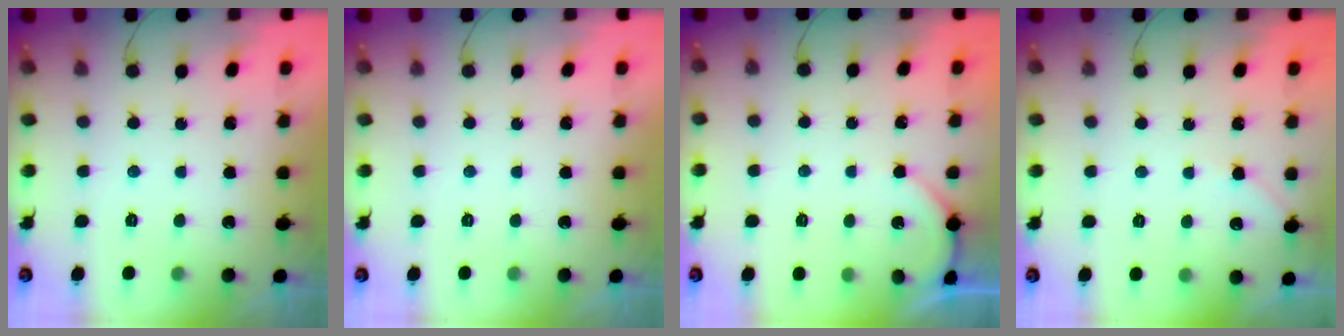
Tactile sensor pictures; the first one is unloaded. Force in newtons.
{"total": 0.0}
{"total": 2.0, "press": 2.0, "slide": 0.2}
{"total": 3.0, "press": 2.9, "slide": 0.5}